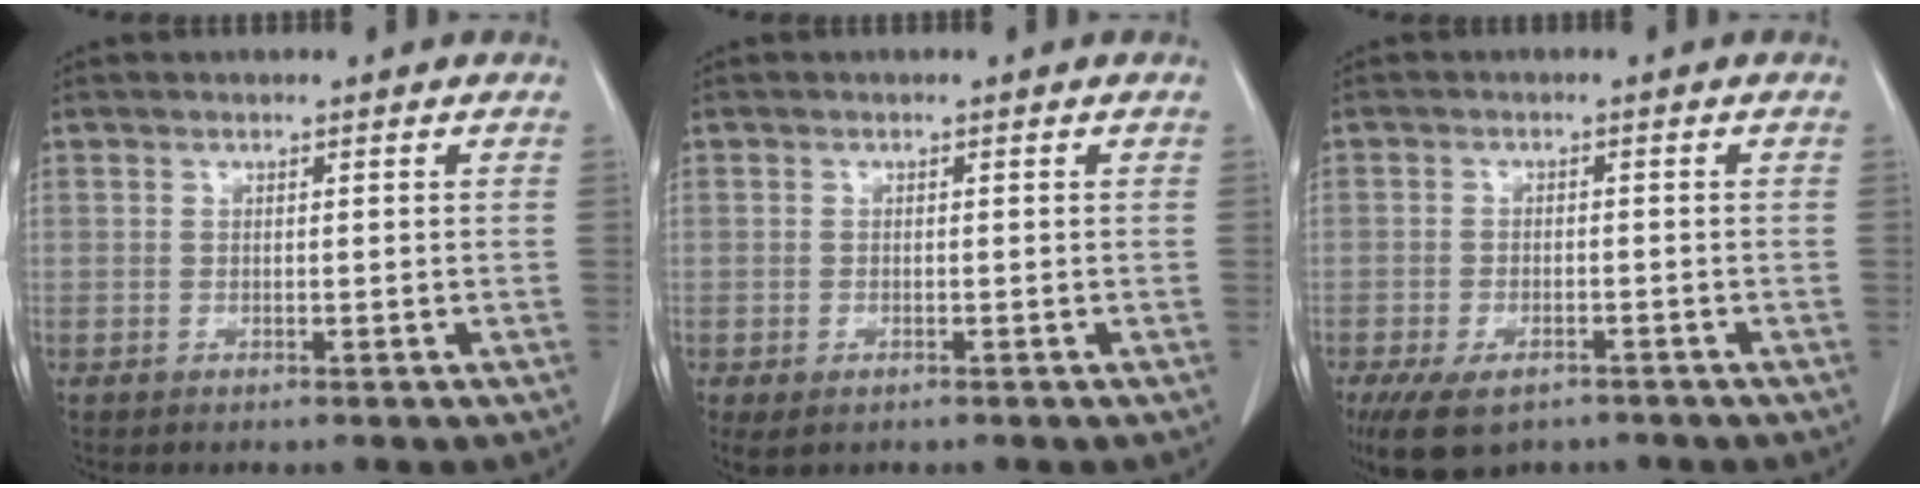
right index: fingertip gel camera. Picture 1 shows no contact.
{"total": 2.1, "force": [-1.1, 1.0, 1.5], "torque": [-0.031, -0.005, -0.010]}
{"total": 8.5, "force": [-5.9, 3.9, 4.7], "torque": [-0.084, -0.009, -0.092]}